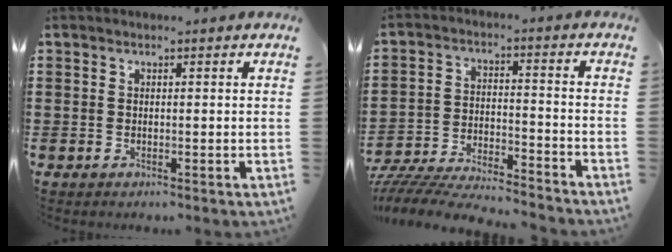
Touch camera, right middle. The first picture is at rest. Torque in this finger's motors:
{"motor_torque": [1.25, -0.89, 0.32, 0.21]}